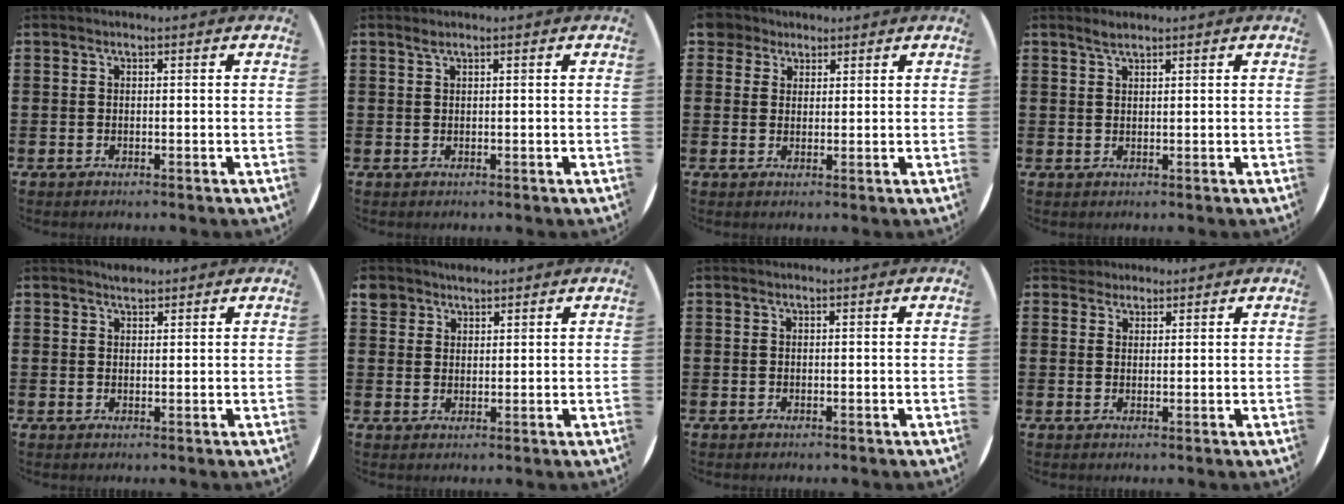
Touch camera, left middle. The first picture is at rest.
{"total": 0.6, "force": [0.4, -0.1, 0.4], "torque": [-0.007, 0.000, 0.008]}
{"total": 3.2, "force": [2.4, 2.0, 0.2], "torque": [0.000, 0.004, 0.044]}
{"total": 1.5, "force": [1.3, 0.3, 0.6], "torque": [-0.013, 0.003, 0.024]}
{"total": 3.9, "force": [3.0, 2.5, -0.1], "torque": [-0.005, 0.002, 0.056]}
{"total": 2.8, "force": [2.3, 1.6, 0.0], "torque": [0.003, 0.003, 0.045]}
{"total": 0.0}
{"total": 2.2, "force": [1.9, 1.0, -0.1], "torque": [0.006, 0.003, 0.038]}